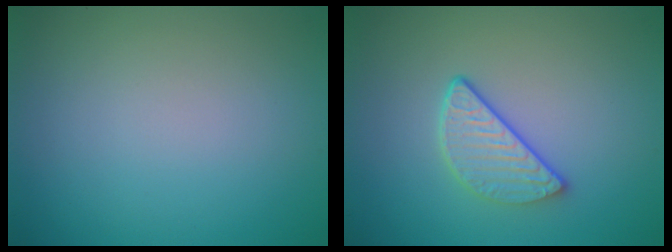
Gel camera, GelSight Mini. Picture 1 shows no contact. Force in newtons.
{"total": 3.4, "press": 2.7, "slide": 2.0}